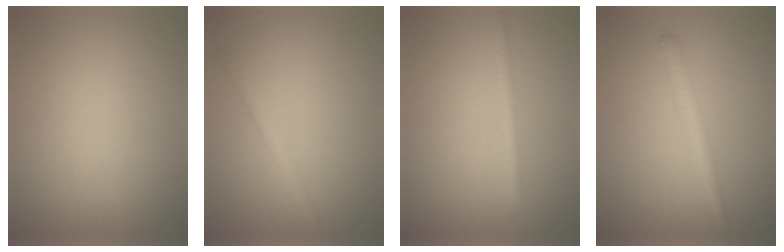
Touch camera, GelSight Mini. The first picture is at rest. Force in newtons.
{"total": 1.5, "press": 1.5, "slide": 0.0}
{"total": 1.8, "press": 1.8, "slide": 0.2}
{"total": 2.2, "press": 2.2, "slide": 0.2}